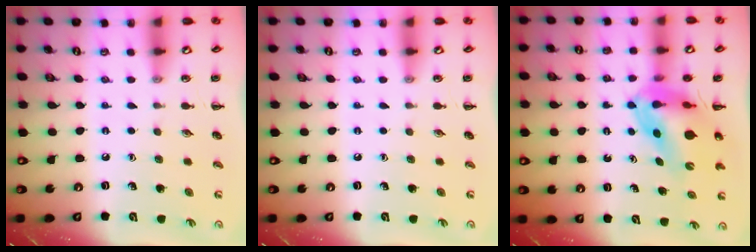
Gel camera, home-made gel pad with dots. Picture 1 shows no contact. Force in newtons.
{"total": 0.0}
{"total": 9.9, "press": 9.5, "slide": 2.8}